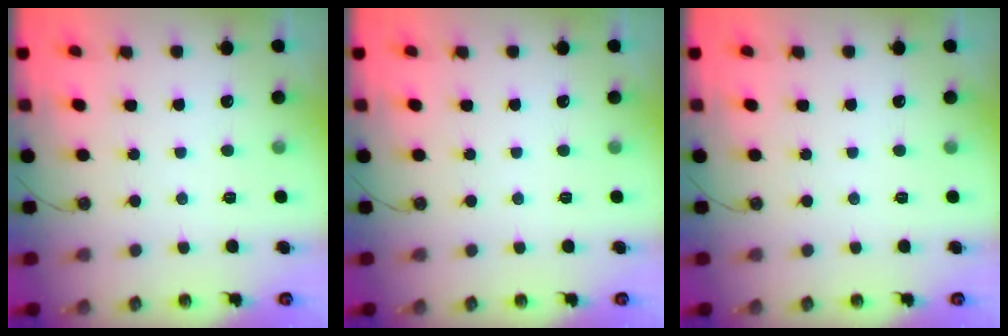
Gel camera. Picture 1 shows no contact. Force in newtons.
{"total": 0.0}
{"total": 0.0}